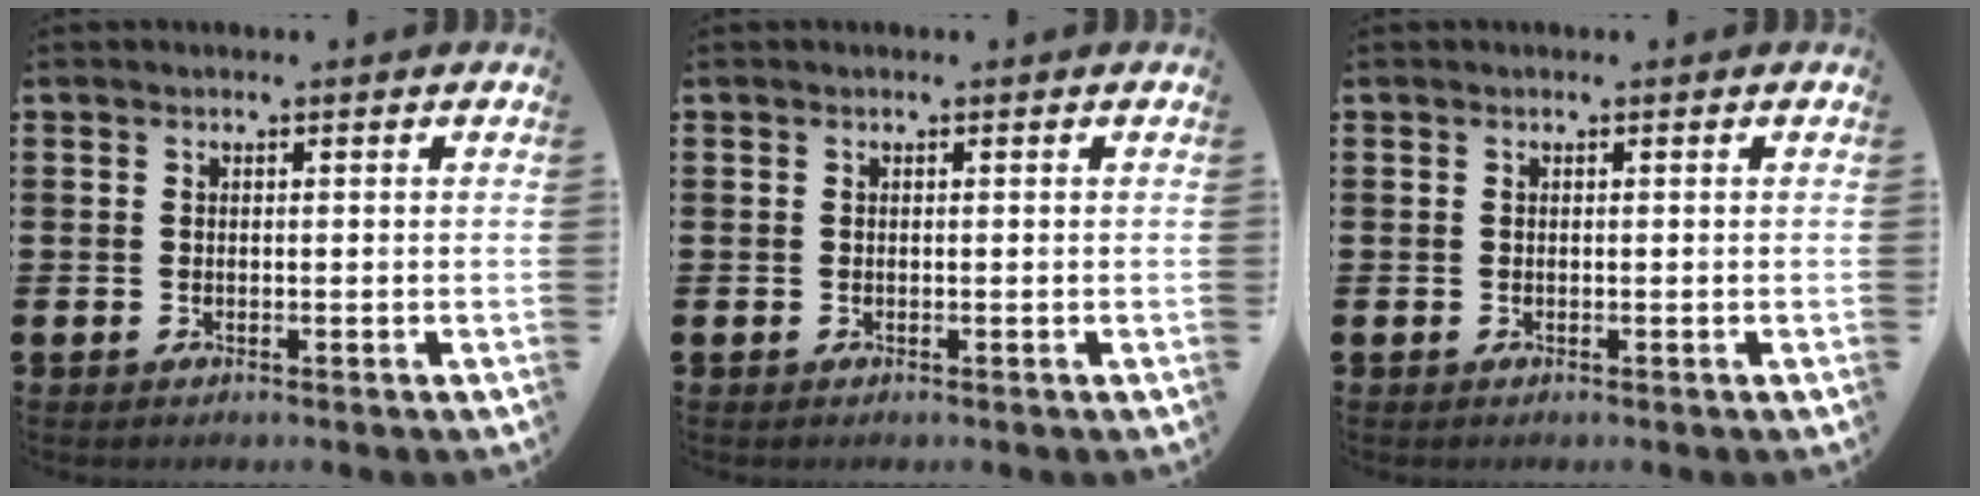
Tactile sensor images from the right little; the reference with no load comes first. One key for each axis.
{"total": 0.0}
{"total": 0.0}